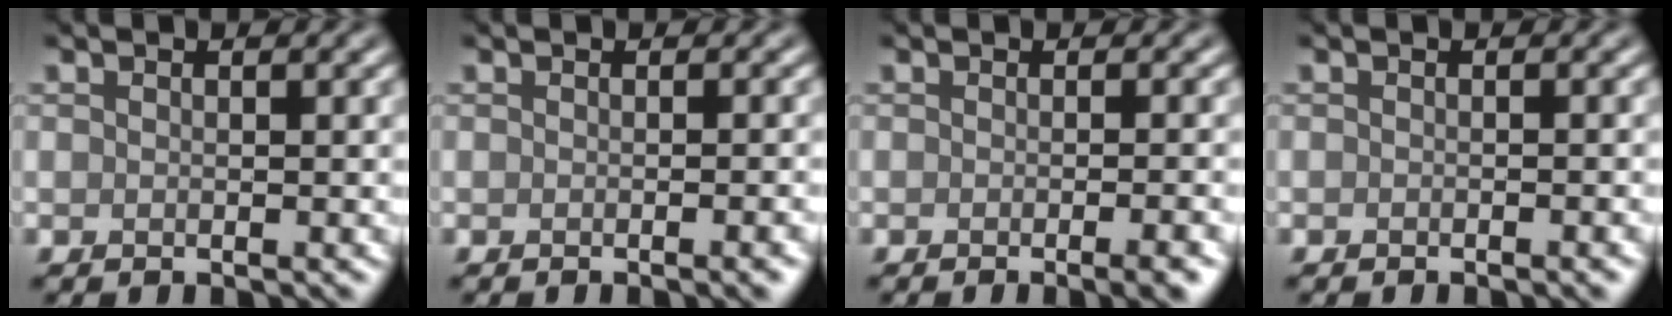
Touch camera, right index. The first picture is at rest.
{"total": 2.4, "force": [-0.8, 0.7, 2.2], "torque": [-0.012, 0.001, -0.009]}
{"total": 3.5, "force": [-1.4, 1.1, 3.0], "torque": [-0.016, 0.002, -0.018]}
{"total": 1.1, "force": [-0.8, 0.2, 0.7], "torque": [-0.007, -0.001, -0.010]}